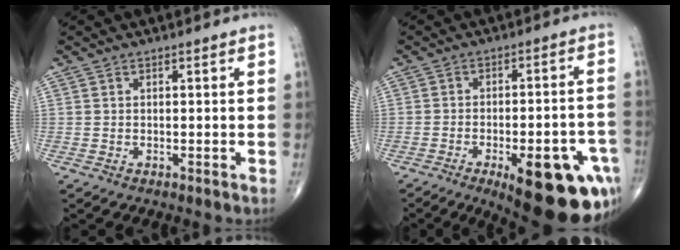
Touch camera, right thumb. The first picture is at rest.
{"total": 21.2, "force": [-9.8, 7.6, 17.2], "torque": [-0.160, 0.033, -0.118]}